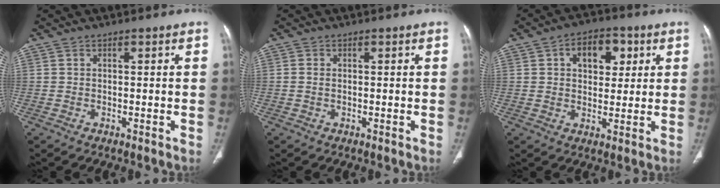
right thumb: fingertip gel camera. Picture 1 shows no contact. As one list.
[{"total": 1.2, "force": [0.0, 0.8, 0.8], "torque": [-0.018, 0.001, 0.000]}, {"total": 8.9, "force": [3.0, 5.8, 6.0], "torque": [-0.047, -0.004, 0.042]}]